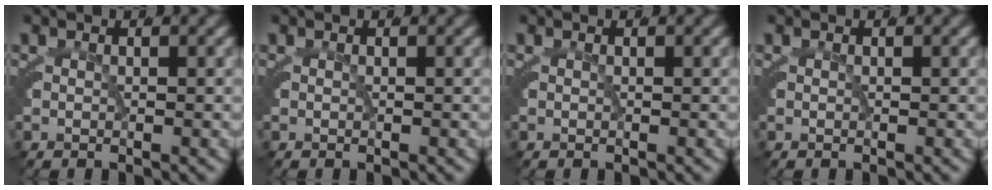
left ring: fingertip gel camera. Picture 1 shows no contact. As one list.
[{"total": 0.0}, {"total": 0.0}, {"total": 0.0}]